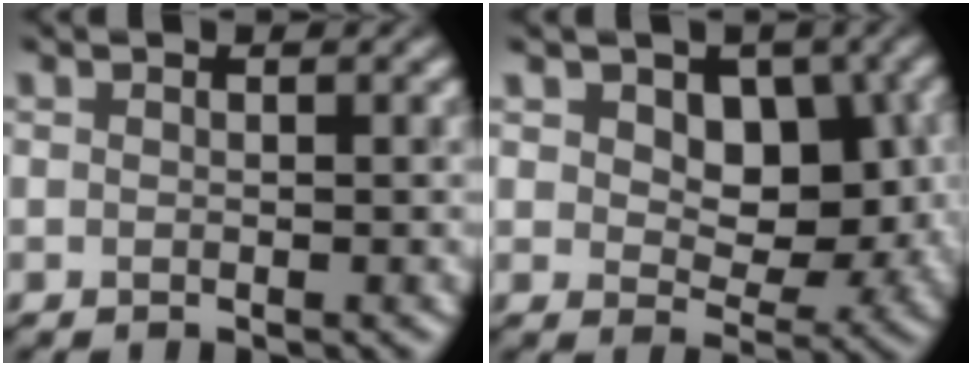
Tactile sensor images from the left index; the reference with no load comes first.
{"total": 6.5, "force": [1.2, 4.5, 4.6], "torque": [-0.056, -0.004, 0.024]}